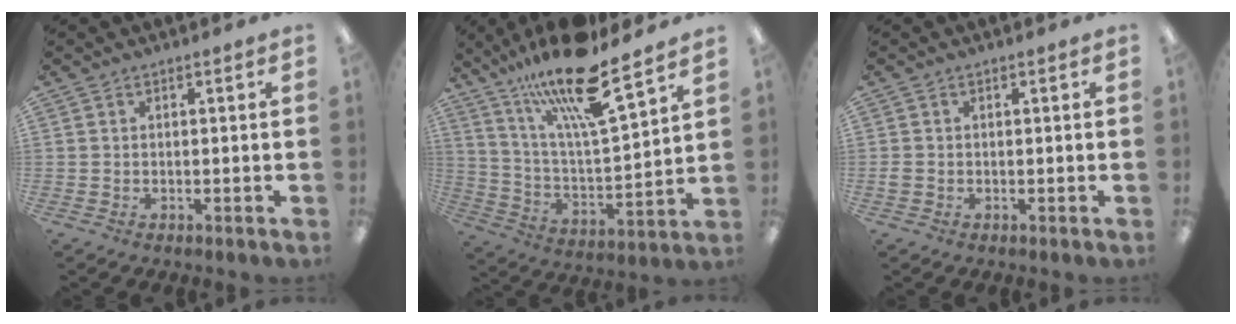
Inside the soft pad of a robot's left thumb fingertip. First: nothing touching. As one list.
[{"total": 20.2, "force": [16.0, 3.4, 12.0], "torque": [-0.221, -0.098, 0.265]}, {"total": 1.2, "force": [-0.2, 1.0, 0.7], "torque": [-0.012, 0.003, -0.004]}]